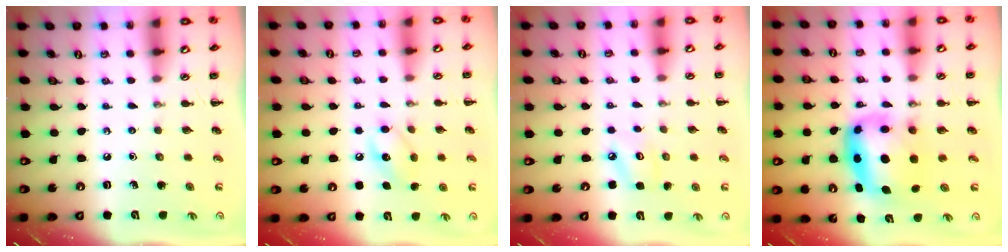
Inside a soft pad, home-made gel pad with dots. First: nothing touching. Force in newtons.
{"total": 9.4, "press": 9.3, "slide": 1.1}
{"total": 4.4, "press": 4.3, "slide": 1.0}
{"total": 6.6, "press": 6.4, "slide": 1.7}